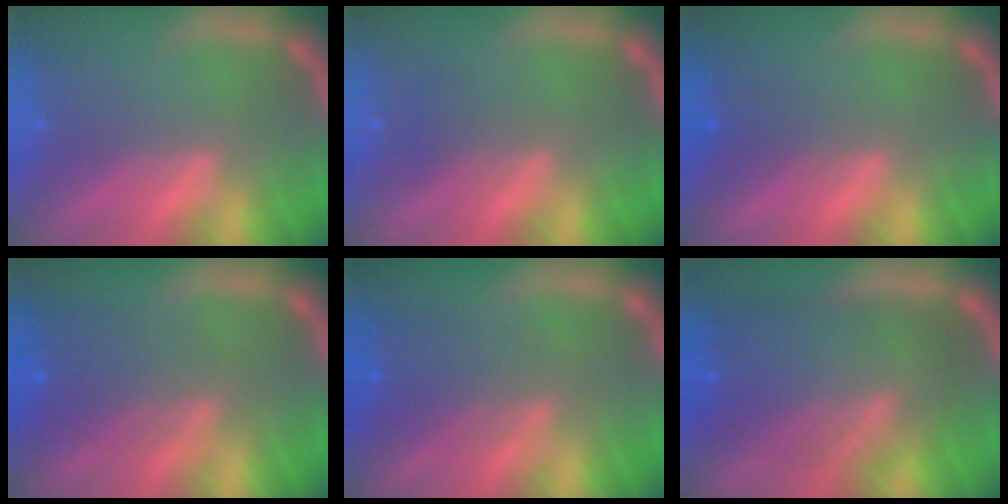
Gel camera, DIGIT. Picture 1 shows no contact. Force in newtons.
{"total": 1.5}
{"total": 1.5}
{"total": 4.6}
{"total": 4.1}
{"total": 9.6}